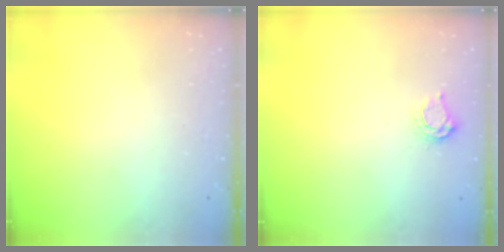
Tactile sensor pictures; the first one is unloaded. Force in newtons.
{"total": 3.9, "press": 3.8, "slide": 0.4}